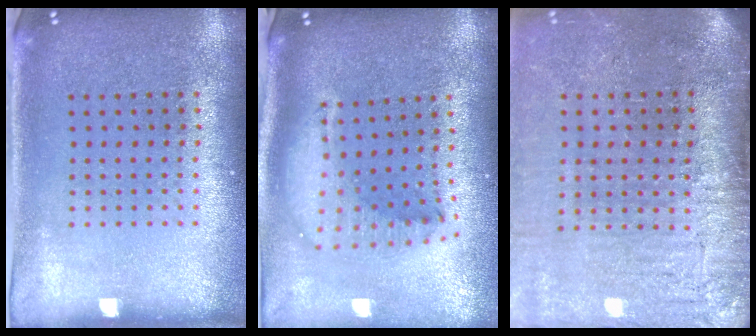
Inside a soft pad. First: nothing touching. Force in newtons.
{"total": 2.0, "press": 1.6, "slide": 1.2}
{"total": 4.2, "press": 3.5, "slide": 2.3}